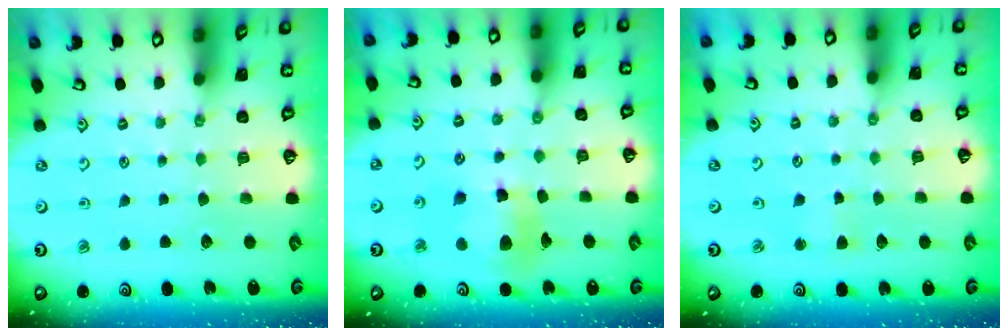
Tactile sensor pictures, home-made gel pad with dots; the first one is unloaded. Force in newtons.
{"total": 11.6, "press": 11.5, "slide": 1.4}
{"total": 2.9, "press": 2.9, "slide": 0.4}